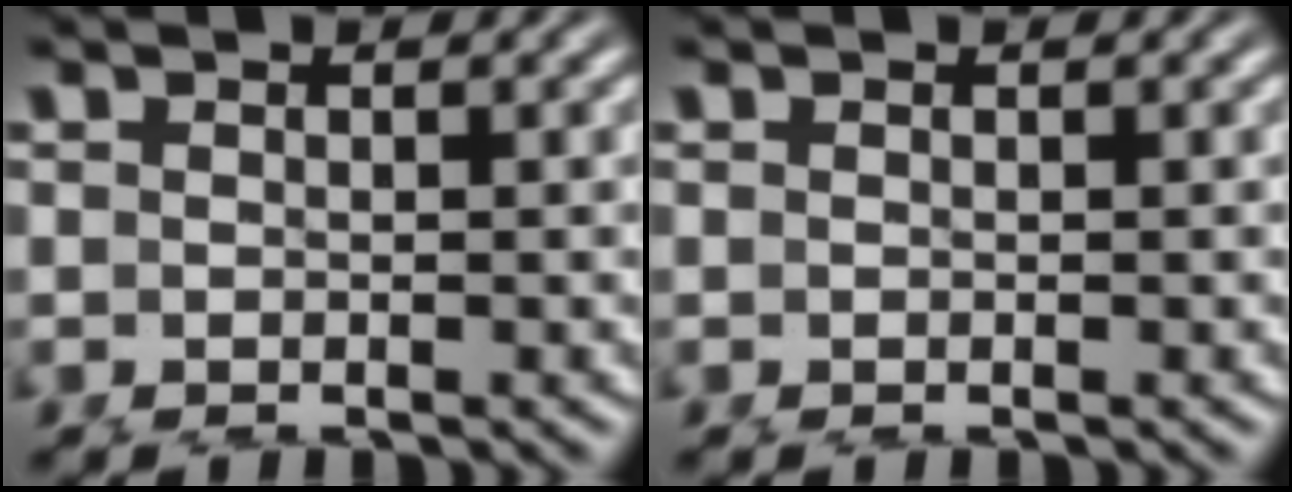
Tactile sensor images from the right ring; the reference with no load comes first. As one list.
[{"total": 0.0}]